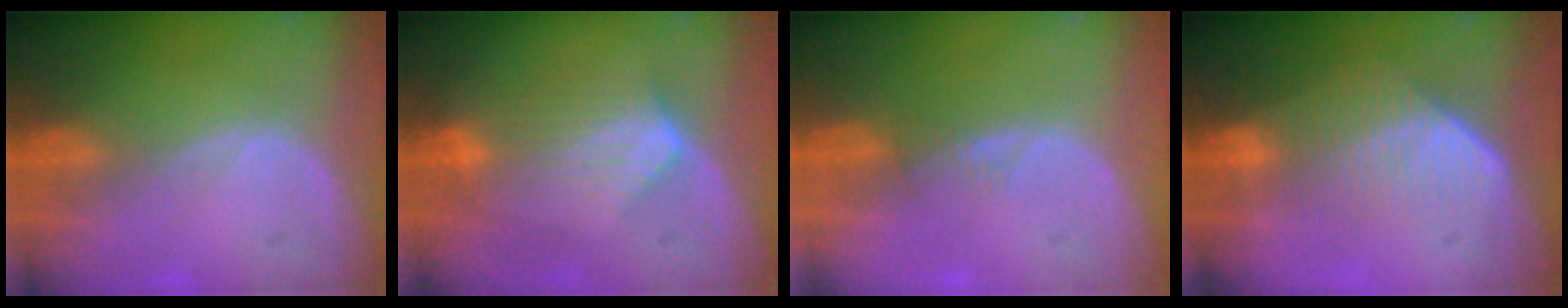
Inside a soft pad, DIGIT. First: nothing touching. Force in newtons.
{"total": 7.0, "press": 6.5, "slide": 2.7}
{"total": 1.3, "press": 1.2, "slide": 0.2}
{"total": 7.2, "press": 6.1, "slide": 3.8}